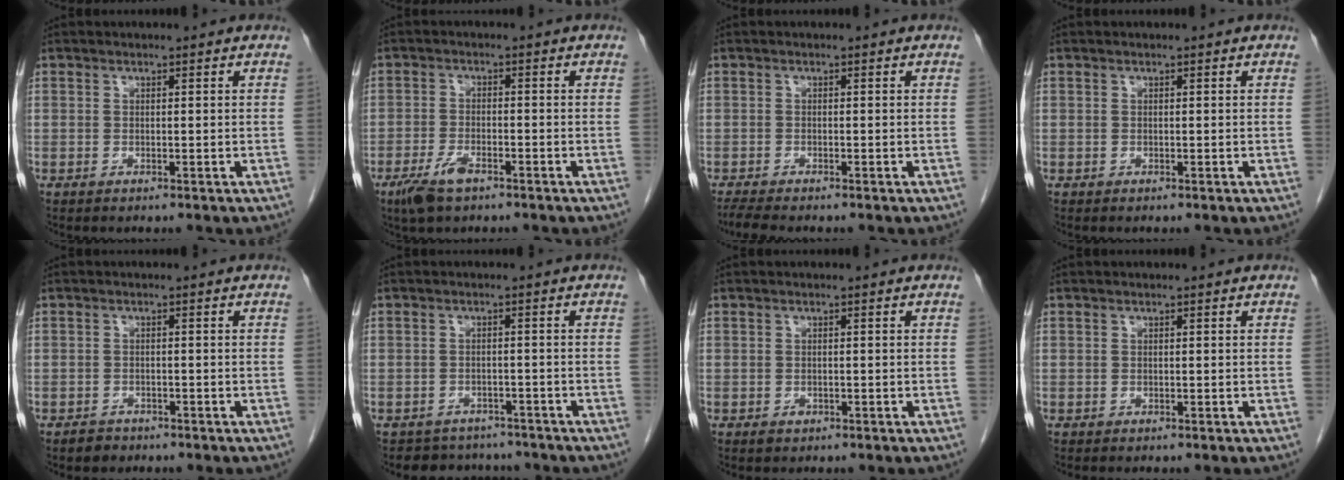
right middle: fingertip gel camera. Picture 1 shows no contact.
{"total": 4.7, "force": [-3.1, 1.4, 3.2], "torque": [-0.074, -0.006, -0.055]}
{"total": 2.7, "force": [-2.4, -0.1, 1.2], "torque": [-0.027, -0.009, -0.043]}
{"total": 0.0}
{"total": 1.7, "force": [-1.3, 1.1, 0.2], "torque": [-0.008, 0.003, -0.021]}
{"total": 5.7, "force": [-5.0, 2.8, 0.0], "torque": [0.010, 0.016, -0.063]}
{"total": 0.8, "force": [-0.4, 0.5, 0.5], "torque": [-0.008, 0.000, -0.003]}
{"total": 0.0}